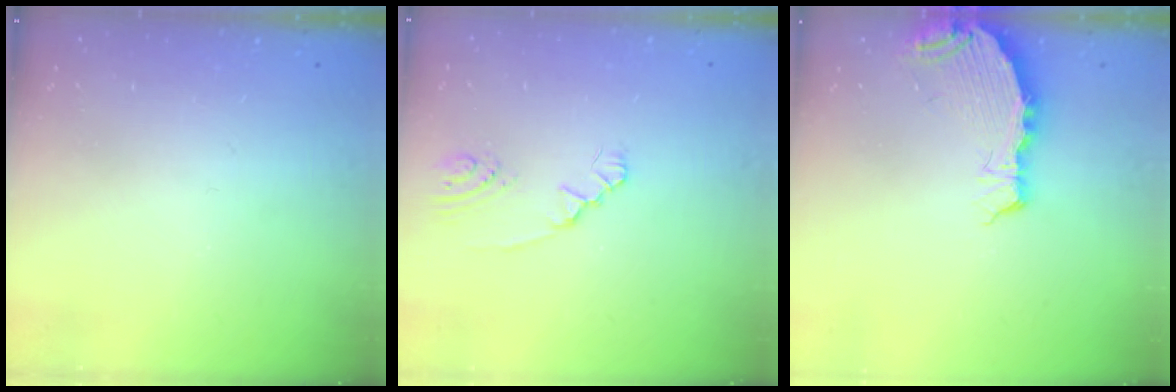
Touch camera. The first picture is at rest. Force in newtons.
{"total": 1.7, "press": 1.7, "slide": 0.3}
{"total": 6.8, "press": 6.0, "slide": 3.3}